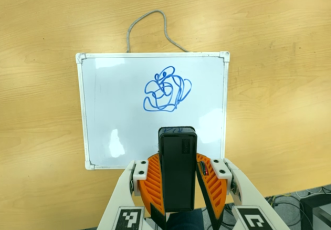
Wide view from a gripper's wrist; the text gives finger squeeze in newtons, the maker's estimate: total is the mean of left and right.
{"total": 5.5, "left": 5.4, "right": 5.6}